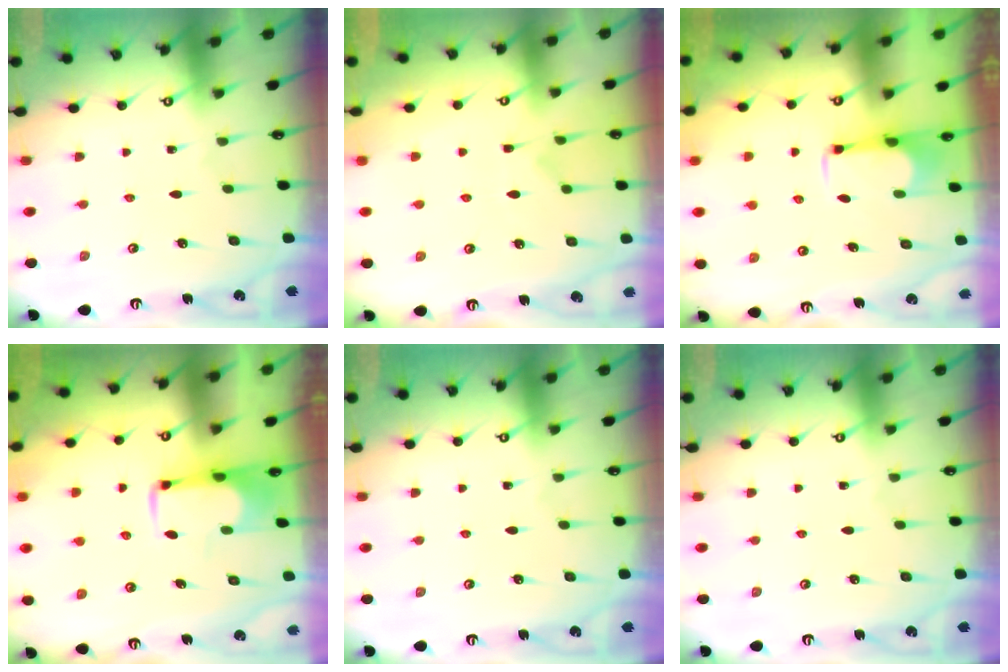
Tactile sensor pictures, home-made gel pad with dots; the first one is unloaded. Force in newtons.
{"total": 1.1, "press": 0.1, "slide": 1.1}
{"total": 2.8, "press": 2.6, "slide": 0.8}
{"total": 1.7, "press": 1.7, "slide": 0.4}
{"total": 0.0}
{"total": 0.0}